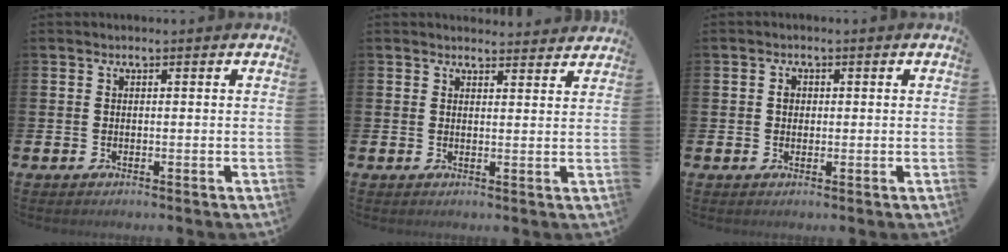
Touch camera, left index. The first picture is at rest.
{"total": 2.6, "force": [2.5, 0.4, -0.1], "torque": [0.007, -0.018, 0.044]}
{"total": 1.4, "force": [0.3, 1.2, 0.7], "torque": [-0.001, 0.004, 0.002]}